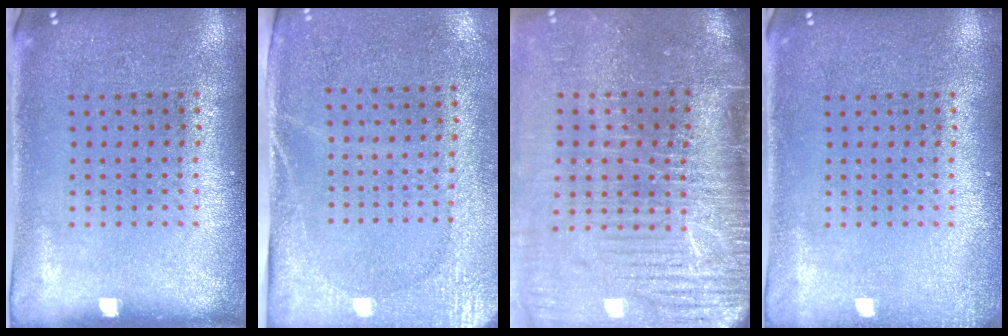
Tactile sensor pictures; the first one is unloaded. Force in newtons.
{"total": 2.7, "press": 2.3, "slide": 1.4}
{"total": 4.8, "press": 4.0, "slide": 2.7}
{"total": 1.0, "press": 1.0, "slide": 0.3}